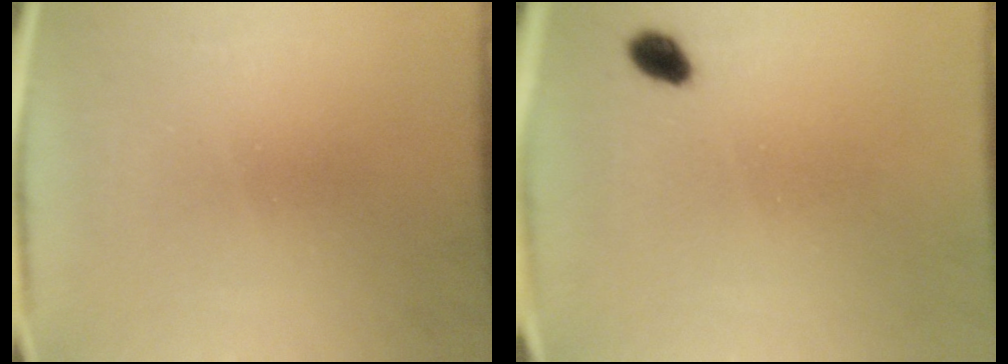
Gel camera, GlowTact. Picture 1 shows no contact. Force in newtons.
{"total": 2.9}